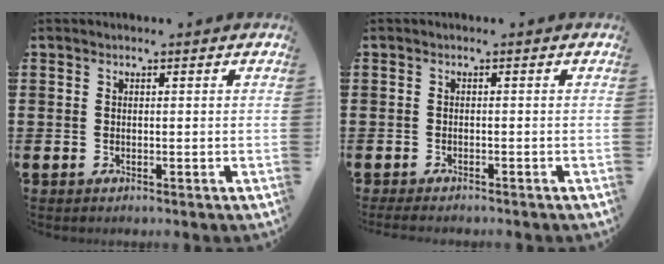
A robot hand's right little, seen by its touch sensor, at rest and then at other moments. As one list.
[{"total": 1.0, "force": [-0.9, 0.2, 0.3], "torque": [-0.007, 0.001, -0.019]}]